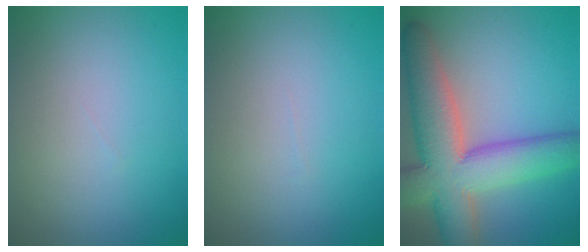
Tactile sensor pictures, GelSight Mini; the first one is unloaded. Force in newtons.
{"total": 0.0}
{"total": 11.3, "press": 11.3, "slide": 0.9}